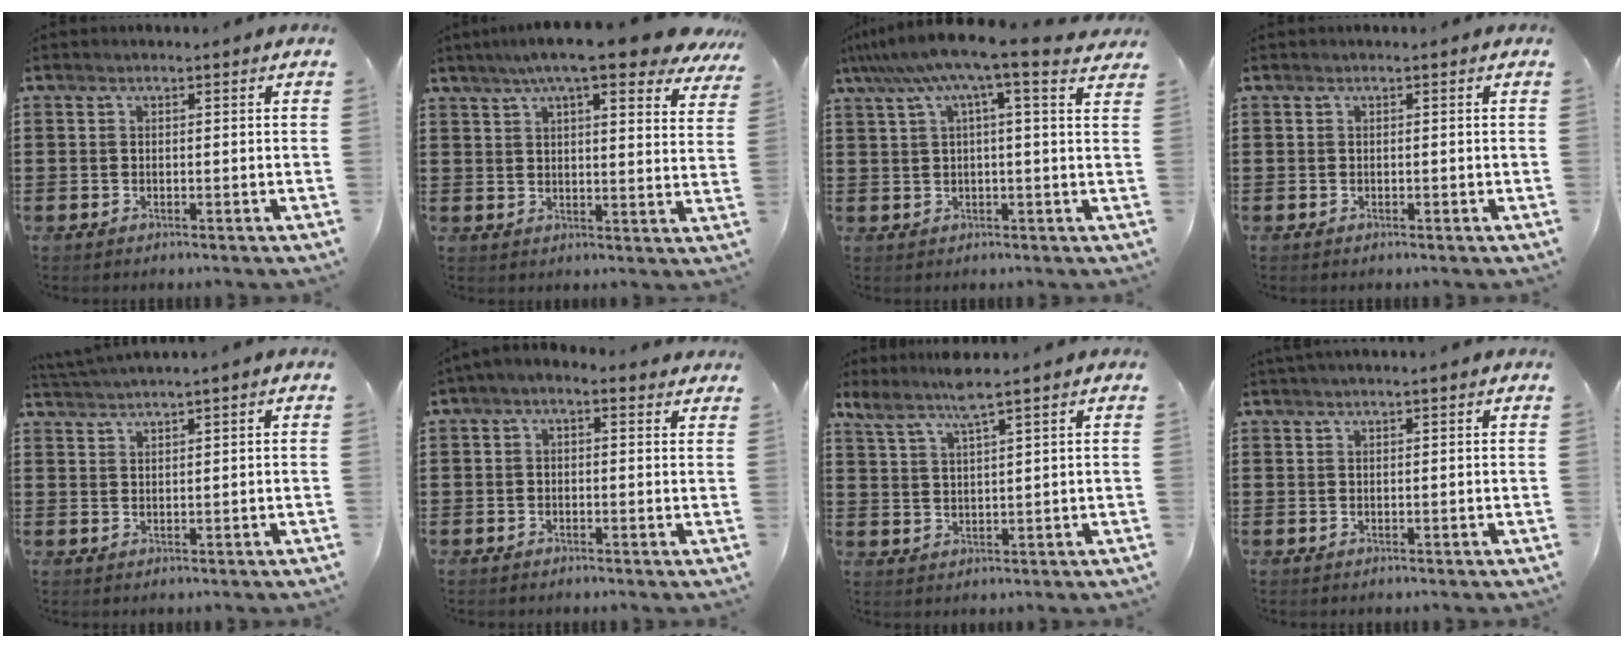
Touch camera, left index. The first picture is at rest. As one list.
[{"total": 9.4, "force": [7.5, 0.8, 5.7], "torque": [-0.114, -0.017, 0.131]}, {"total": 7.5, "force": [4.4, 0.3, 6.1], "torque": [-0.132, -0.022, 0.073]}, {"total": 0.0}, {"total": 1.8, "force": [1.7, -0.5, 0.3], "torque": [-0.009, 0.000, 0.033]}, {"total": 1.4, "force": [-0.5, 0.7, 1.1], "torque": [-0.022, 0.003, -0.012]}, {"total": 4.9, "force": [3.8, 0.1, 3.1], "torque": [-0.074, -0.007, 0.064]}, {"total": 0.8, "force": [0.6, -0.1, 0.5], "torque": [-0.010, 0.000, 0.012]}]